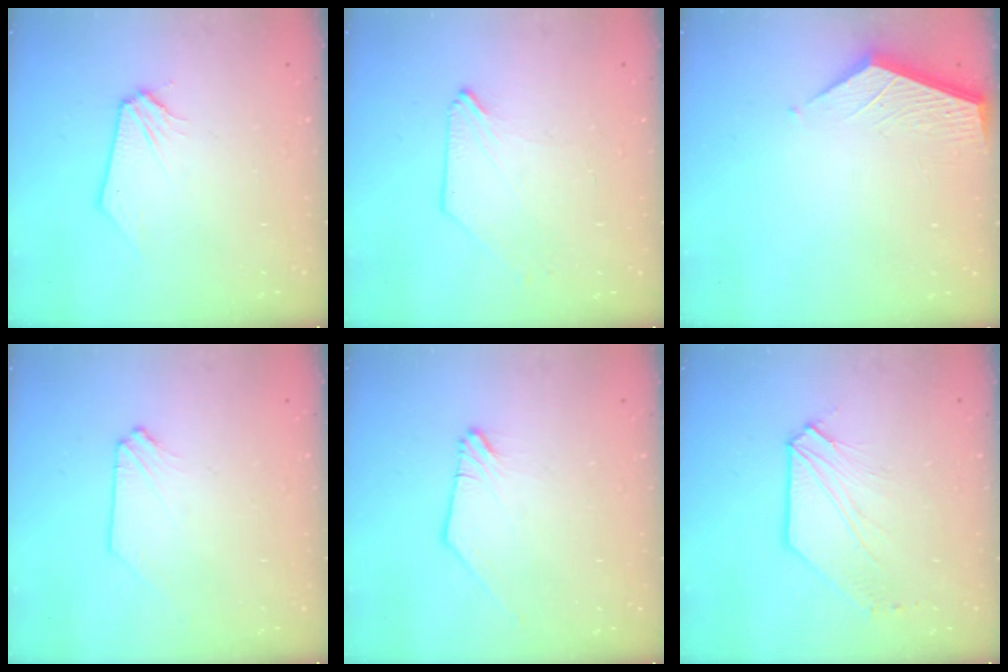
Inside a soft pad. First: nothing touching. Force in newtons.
{"total": 0.0}
{"total": 3.7, "press": 3.7, "slide": 0.3}
{"total": 0.0}
{"total": 0.0}
{"total": 3.8, "press": 3.8, "slide": 0.2}